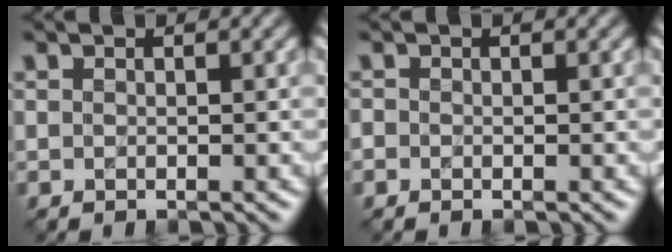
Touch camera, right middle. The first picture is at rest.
{"total": 0.5, "force": [-0.4, 0.4, 0.0], "torque": [0.001, -0.001, -0.009]}